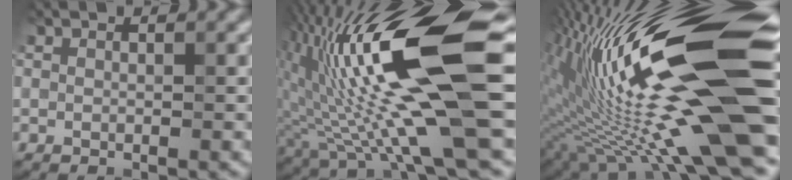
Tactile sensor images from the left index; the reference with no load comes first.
{"total": 16.6, "force": [2.0, 3.9, 16.0], "torque": [-0.288, 0.006, 0.032]}
{"total": 19.2, "force": [-1.0, 4.4, 18.6], "torque": [-0.311, 0.021, -0.025]}